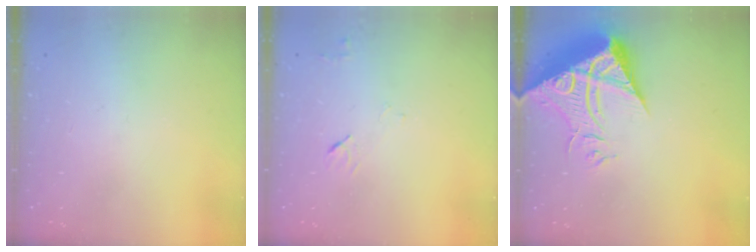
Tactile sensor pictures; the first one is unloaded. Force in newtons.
{"total": 4.6, "press": 4.5, "slide": 0.6}
{"total": 19.4, "press": 19.3, "slide": 2.1}